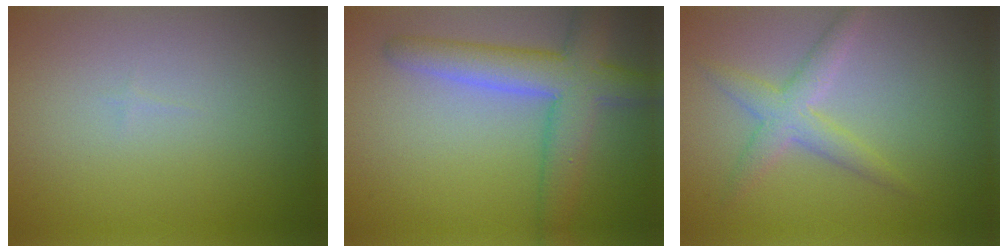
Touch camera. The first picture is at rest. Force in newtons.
{"total": 6.0, "press": 6.0, "slide": 0.4}
{"total": 2.8, "press": 2.8, "slide": 0.0}